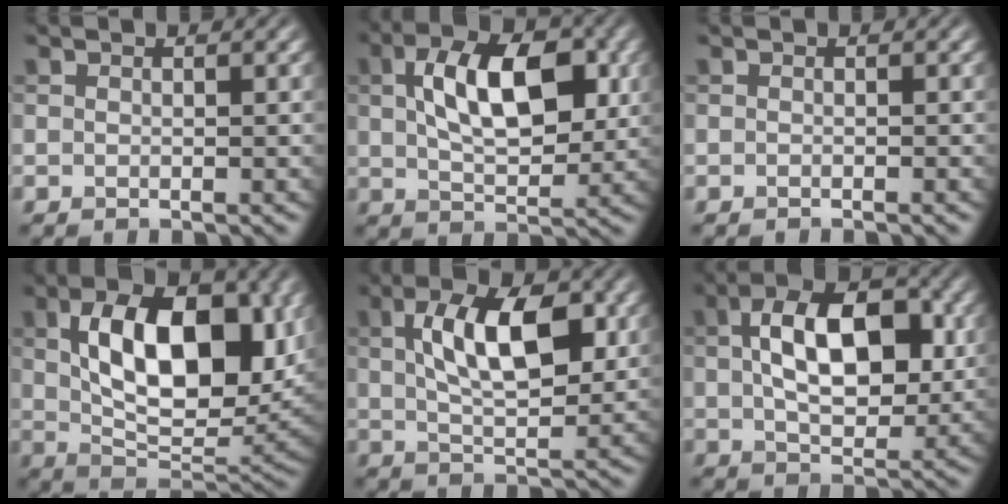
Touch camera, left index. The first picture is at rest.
{"total": 8.8, "force": [1.9, 4.4, 7.3], "torque": [-0.118, 0.012, 0.029]}
{"total": 0.6, "force": [-0.5, 0.0, 0.3], "torque": [-0.002, 0.001, -0.009]}
{"total": 11.4, "force": [2.5, 6.1, 9.4], "torque": [-0.147, -0.001, 0.045]}
{"total": 8.3, "force": [2.0, 3.6, 7.2], "torque": [-0.120, 0.010, 0.032]}
{"total": 9.4, "force": [1.5, 5.1, 7.7], "torque": [-0.126, 0.013, 0.021]}